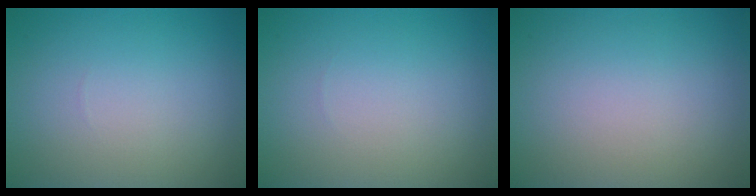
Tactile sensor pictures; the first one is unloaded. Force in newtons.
{"total": 0.0}
{"total": 0.0}